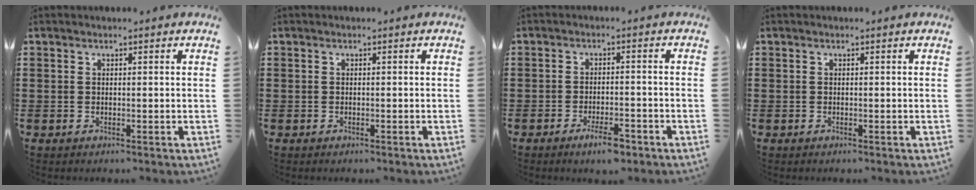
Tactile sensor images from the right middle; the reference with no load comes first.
{"total": 0.0}
{"total": 4.0, "force": [-2.6, 1.0, 2.8], "torque": [-0.051, 0.002, -0.047]}
{"total": 0.0}